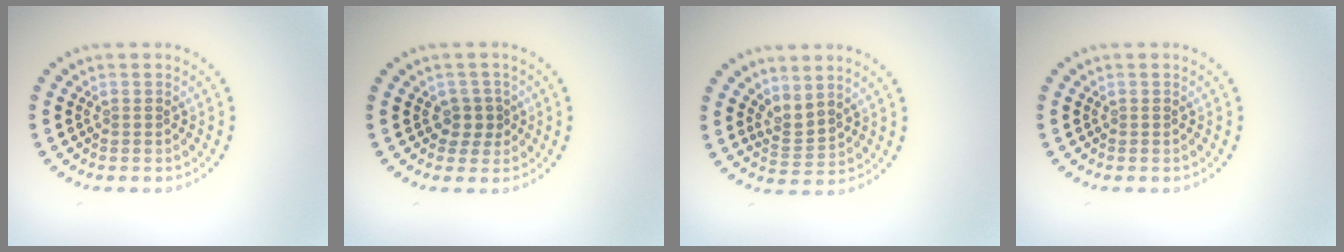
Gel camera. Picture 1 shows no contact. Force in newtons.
{"total": 1.7, "press": 1.5, "slide": 0.9}
{"total": 2.2, "press": 1.6, "slide": 1.6}
{"total": 0.0}